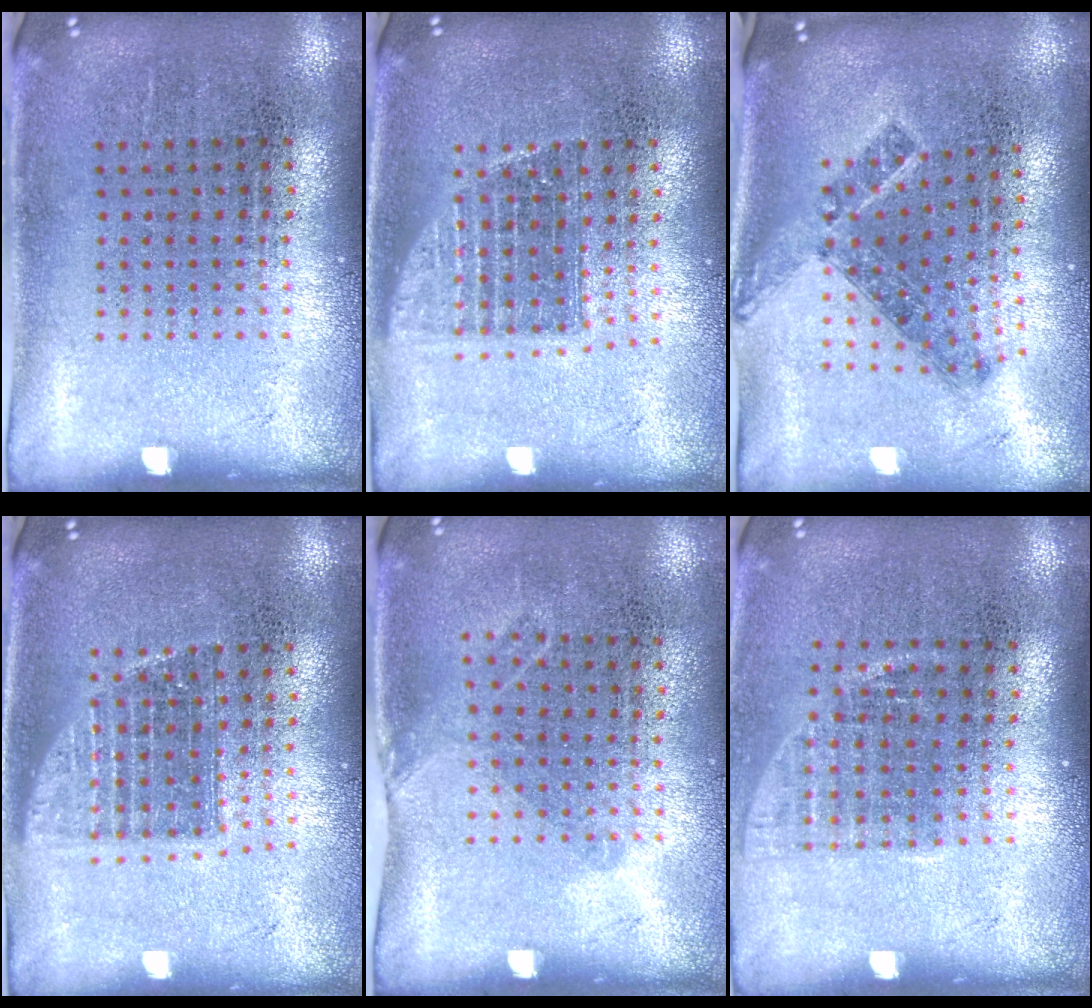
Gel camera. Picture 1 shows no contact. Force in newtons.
{"total": 1.3, "press": 1.1, "slide": 0.7}
{"total": 1.0, "press": 0.9, "slide": 0.6}
{"total": 1.3, "press": 1.1, "slide": 0.7}
{"total": 1.0, "press": 0.7, "slide": 0.7}
{"total": 1.0, "press": 0.9, "slide": 0.4}